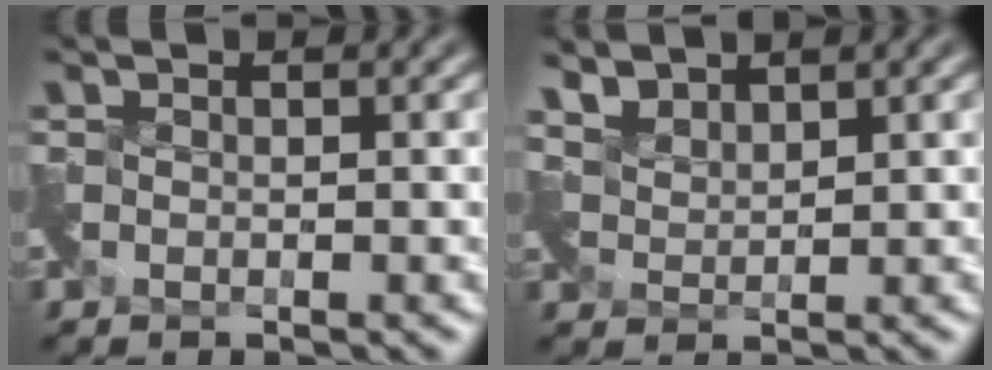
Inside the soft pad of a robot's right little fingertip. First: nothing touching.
{"total": 3.0, "force": [2.9, 0.4, -0.1], "torque": [-0.011, 0.000, 0.066]}